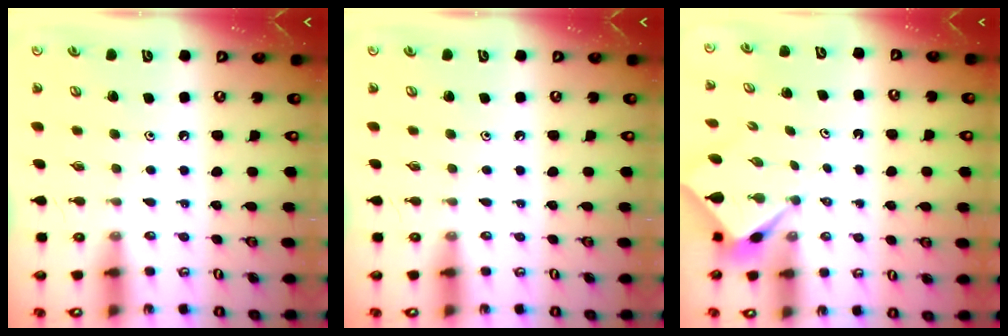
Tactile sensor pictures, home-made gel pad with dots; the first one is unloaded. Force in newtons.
{"total": 0.0}
{"total": 2.6, "press": 2.6, "slide": 0.3}